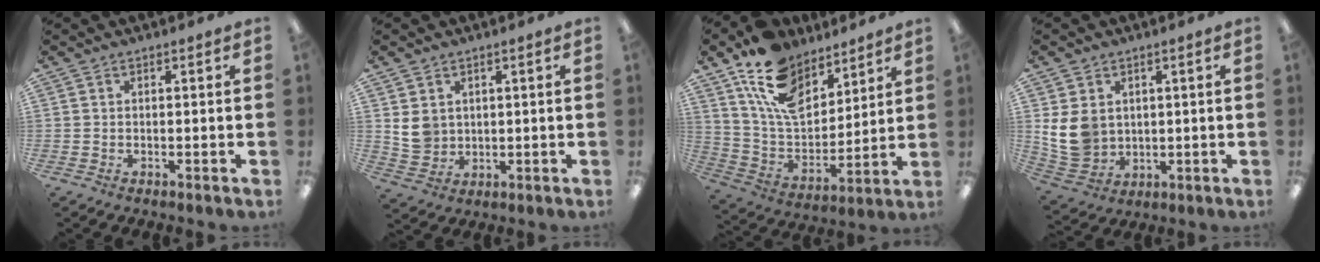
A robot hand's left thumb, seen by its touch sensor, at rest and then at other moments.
{"total": 5.5, "force": [1.9, 4.8, 1.9], "torque": [-0.029, 0.002, 0.039]}
{"total": 16.4, "force": [10.8, 9.3, 8.2], "torque": [-0.155, -0.050, 0.203]}
{"total": 9.1, "force": [1.8, 7.7, 4.5], "torque": [-0.113, -0.003, 0.037]}